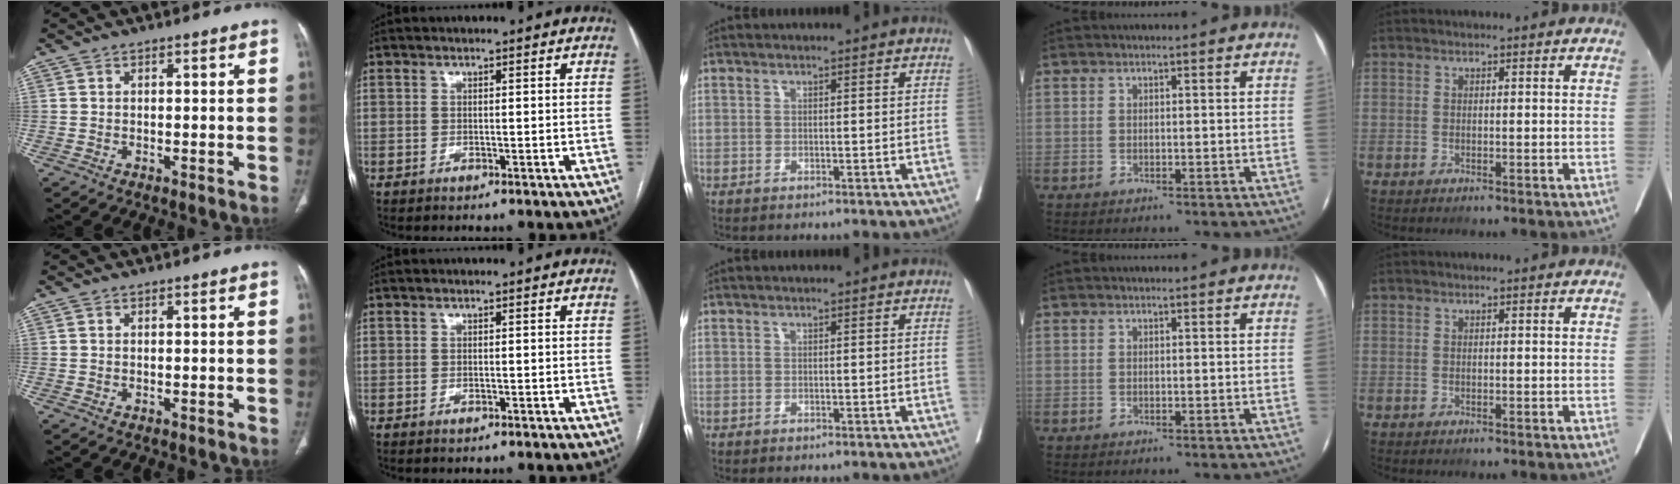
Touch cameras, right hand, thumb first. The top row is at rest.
{}